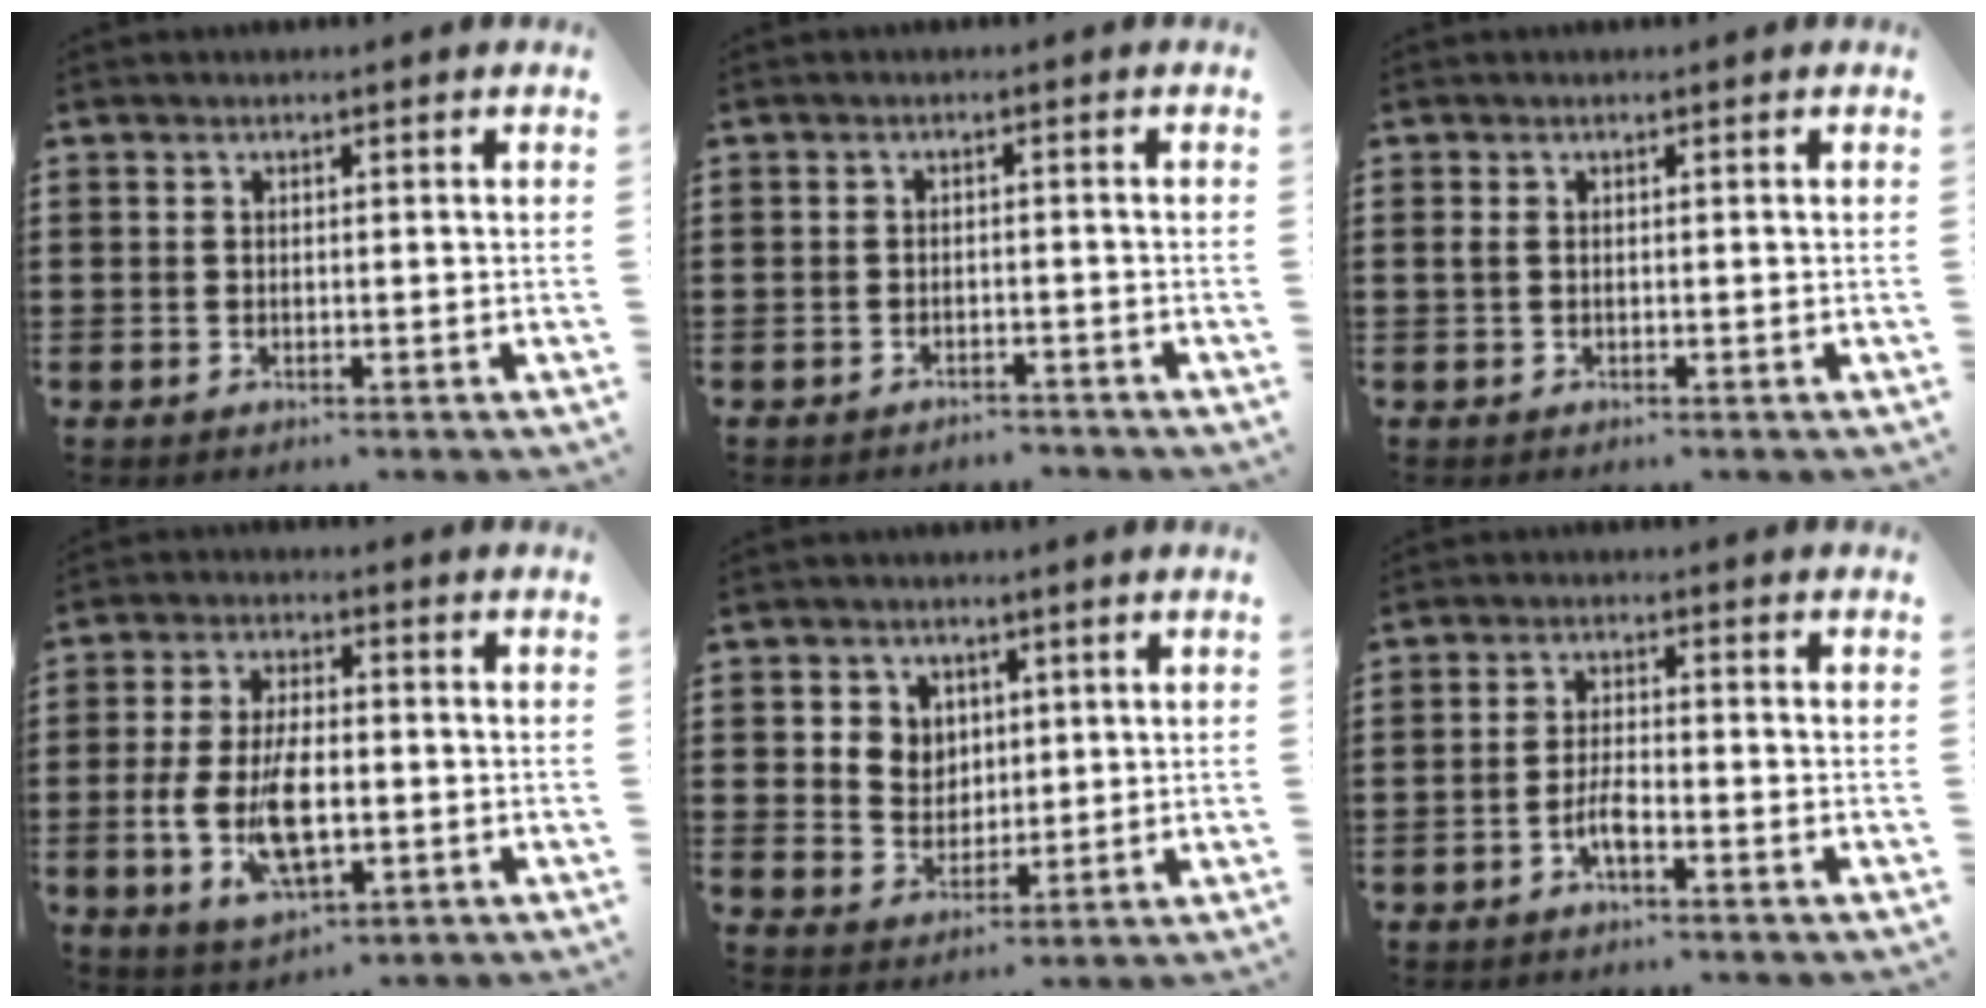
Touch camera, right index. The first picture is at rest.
{"total": 1.7, "force": [-1.7, 0.2, 0.1], "torque": [-0.007, 0.001, -0.037]}
{"total": 0.7, "force": [0.0, 0.3, 0.7], "torque": [-0.022, 0.000, -0.003]}
{"total": 9.7, "force": [-1.8, 4.7, 8.3], "torque": [-0.191, -0.007, -0.036]}
{"total": 4.7, "force": [1.9, 4.3, 0.6], "torque": [-0.025, 0.011, 0.033]}
{"total": 3.3, "force": [-1.8, 0.8, 2.6], "torque": [-0.061, -0.002, -0.036]}